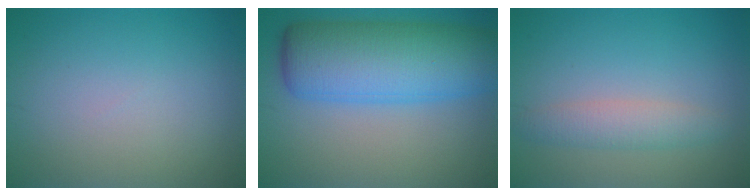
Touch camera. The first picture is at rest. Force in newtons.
{"total": 10.5, "press": 10.5, "slide": 0.3}
{"total": 2.5, "press": 2.5, "slide": 0.1}